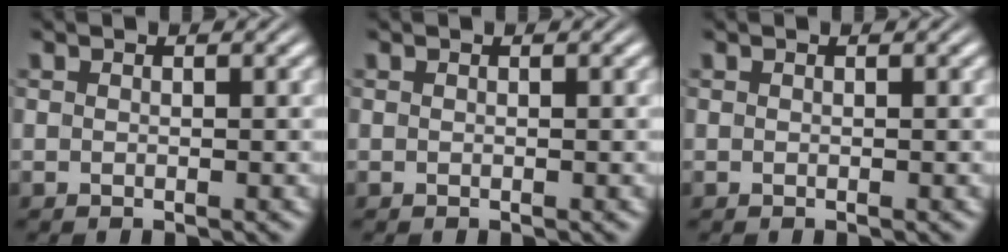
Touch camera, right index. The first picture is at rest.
{"total": 0.0}
{"total": 0.0}